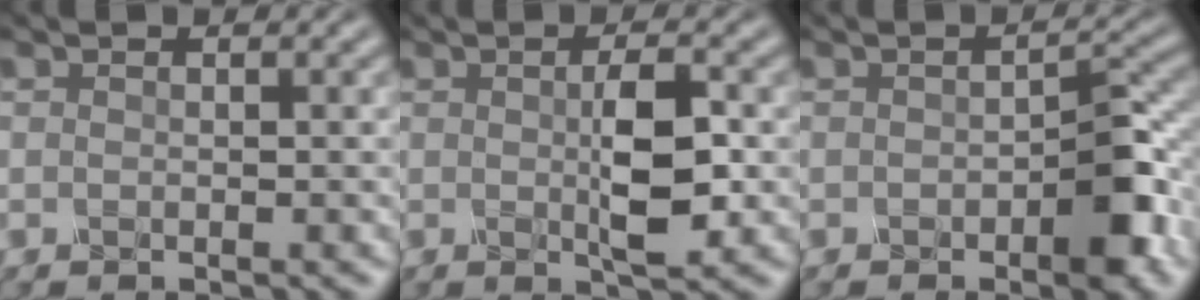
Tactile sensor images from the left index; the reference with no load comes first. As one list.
[{"total": 3.7, "force": [0.0, 0.7, 3.6], "torque": [-0.071, 0.003, 0.002]}, {"total": 4.4, "force": [-1.9, 1.3, 3.7], "torque": [-0.056, 0.008, -0.031]}]